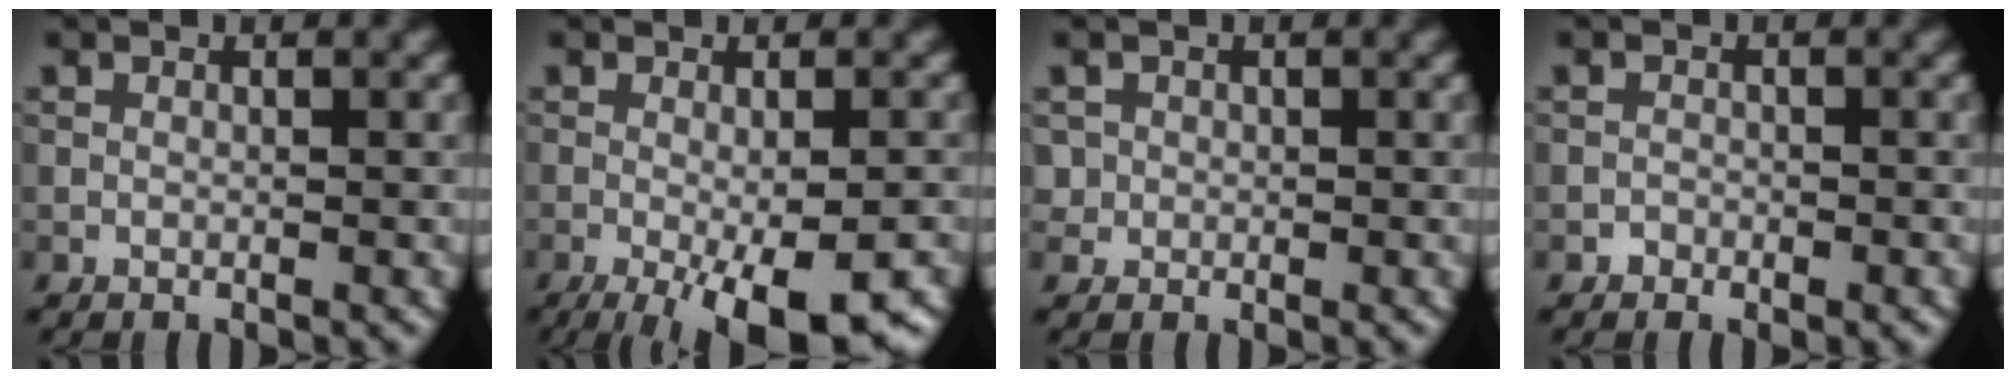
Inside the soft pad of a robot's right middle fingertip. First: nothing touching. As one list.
[{"total": 7.8, "force": [-3.5, 1.8, 6.7], "torque": [-0.103, -0.013, -0.048]}, {"total": 1.2, "force": [0.0, 1.2, 0.1], "torque": [0.010, -0.004, 0.001]}, {"total": 0.7, "force": [-0.5, 0.6, 0.0], "torque": [0.007, 0.000, -0.007]}]